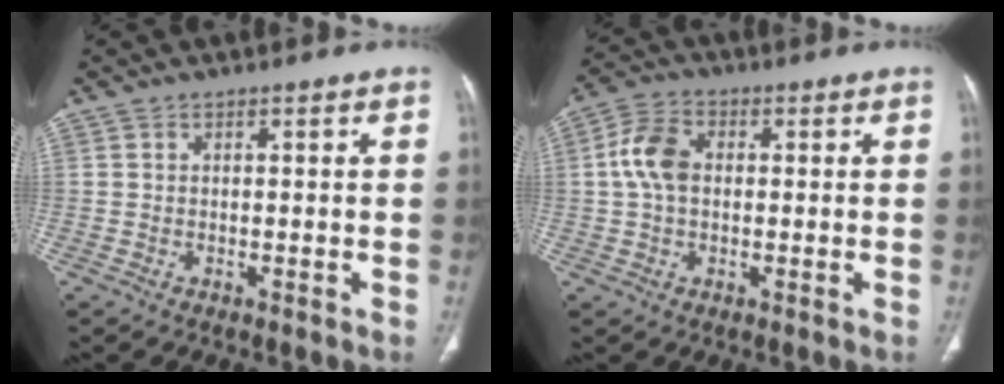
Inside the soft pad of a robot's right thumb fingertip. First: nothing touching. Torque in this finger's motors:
{"motor_torque": [-0.02, 0.42, -0.17, 0.12, 0.07]}